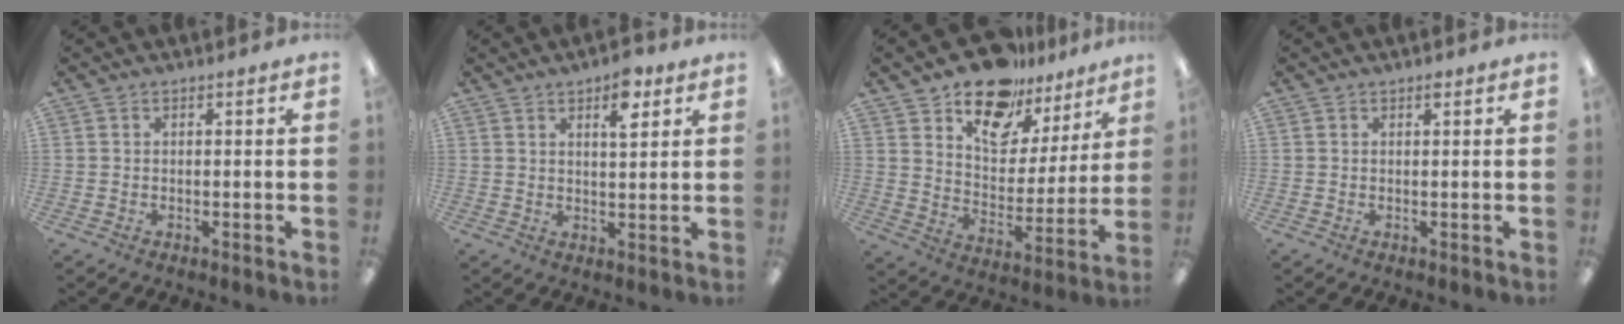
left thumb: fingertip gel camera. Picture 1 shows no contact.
{"total": 6.4, "force": [4.0, 2.6, 4.3], "torque": [-0.046, -0.018, 0.060]}
{"total": 15.5, "force": [12.2, 8.1, 4.9], "torque": [-0.089, -0.086, 0.223]}
{"total": 0.8, "force": [0.6, 0.2, 0.3], "torque": [0.000, -0.002, 0.010]}